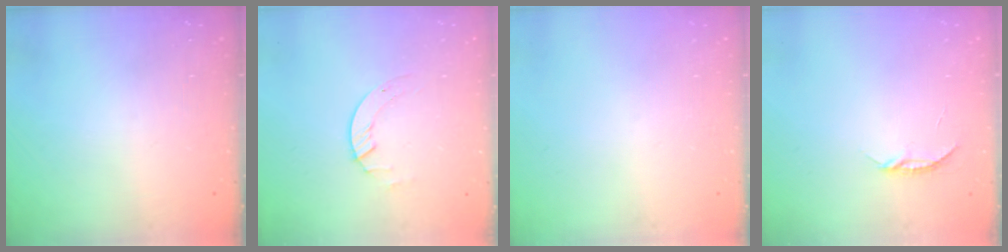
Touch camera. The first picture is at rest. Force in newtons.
{"total": 2.0, "press": 2.0, "slide": 0.2}
{"total": 0.0}
{"total": 3.6, "press": 3.6, "slide": 0.5}